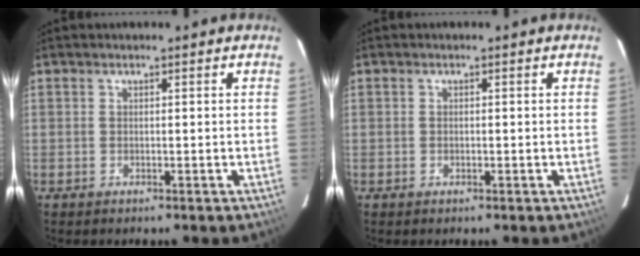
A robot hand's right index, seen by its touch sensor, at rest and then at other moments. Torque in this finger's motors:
{"motor_torque": [-0.21, 0.18, -0.14, -0.04]}